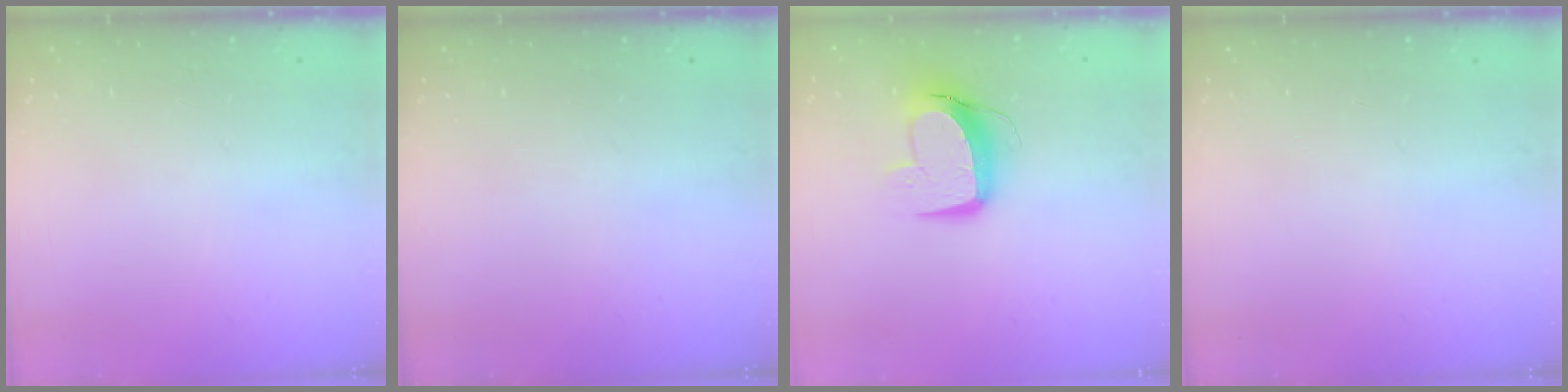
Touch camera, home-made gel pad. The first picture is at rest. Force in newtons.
{"total": 0.0}
{"total": 11.7, "press": 11.6, "slide": 1.2}
{"total": 0.0}